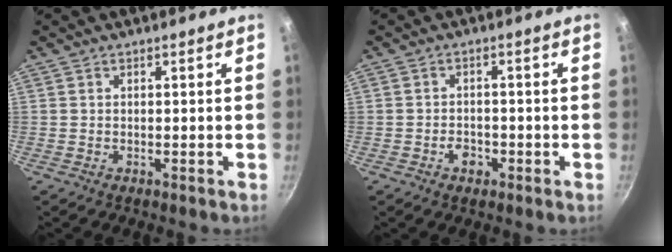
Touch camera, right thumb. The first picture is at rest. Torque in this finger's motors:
{"motor_torque": [1.76, 1.60, -0.03, 0.17, 0.00]}